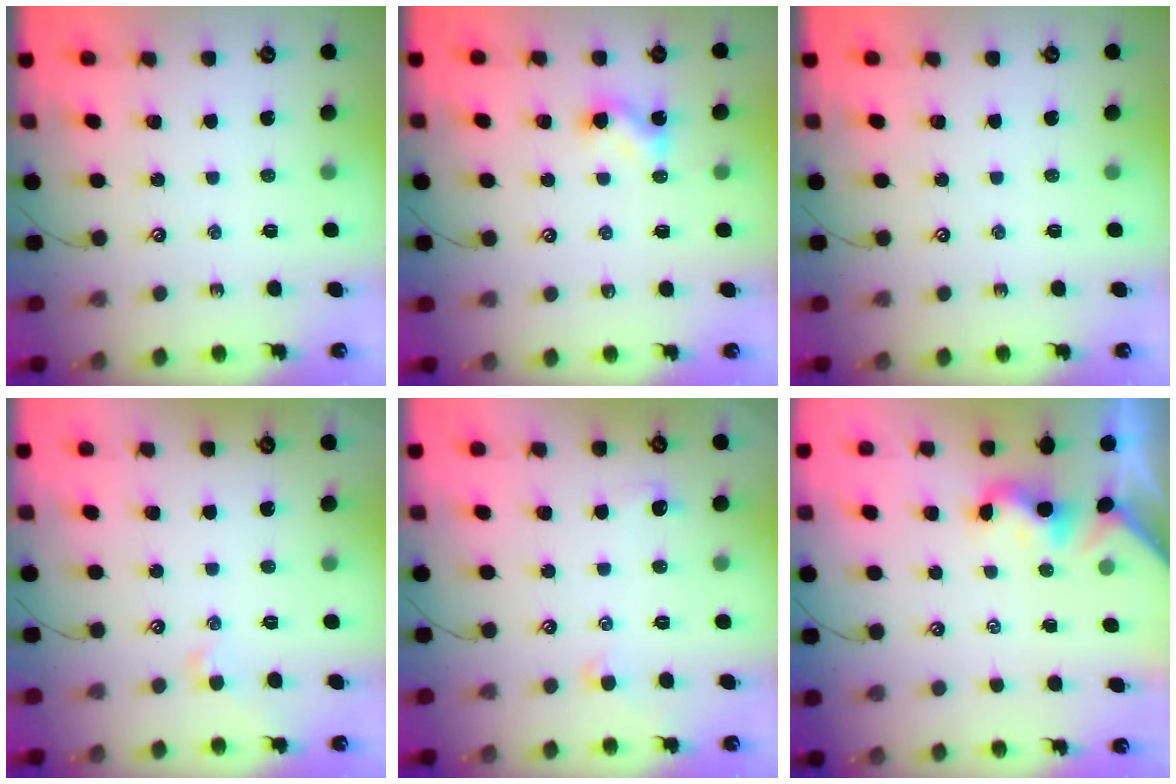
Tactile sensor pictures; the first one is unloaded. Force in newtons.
{"total": 5.4, "press": 5.4, "slide": 0.7}
{"total": 0.0}
{"total": 0.6, "press": 0.3, "slide": 0.5}
{"total": 0.6, "press": 0.2, "slide": 0.6}
{"total": 1.8, "press": 1.8, "slide": 0.5}